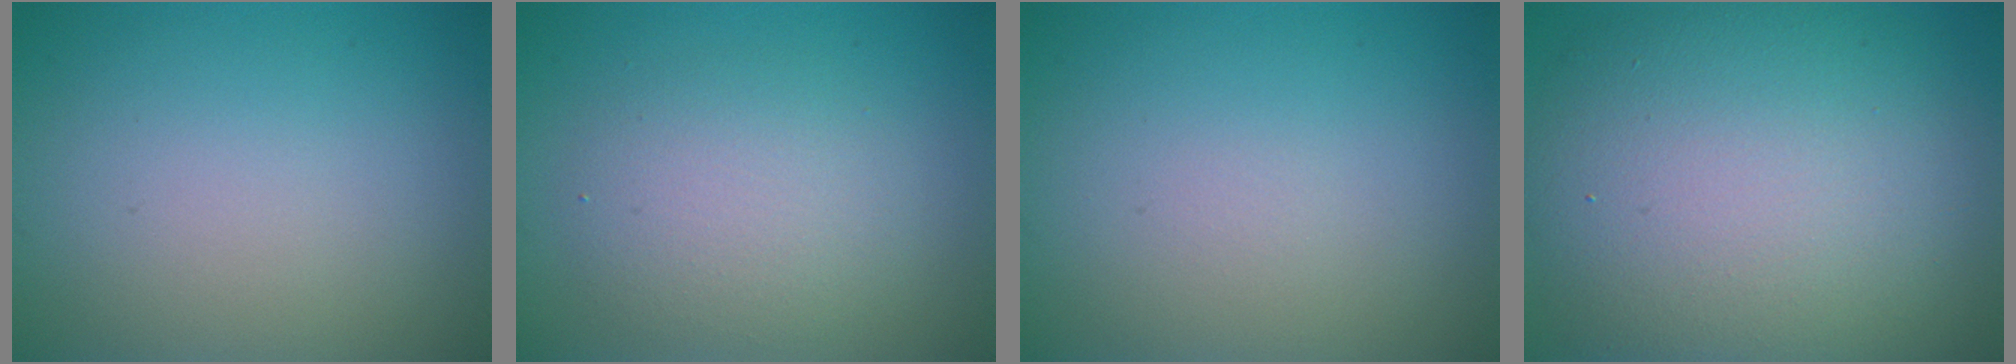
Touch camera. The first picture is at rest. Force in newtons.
{"total": 3.8, "press": 3.7, "slide": 0.3}
{"total": 0.0}
{"total": 13.6, "press": 13.6, "slide": 0.6}